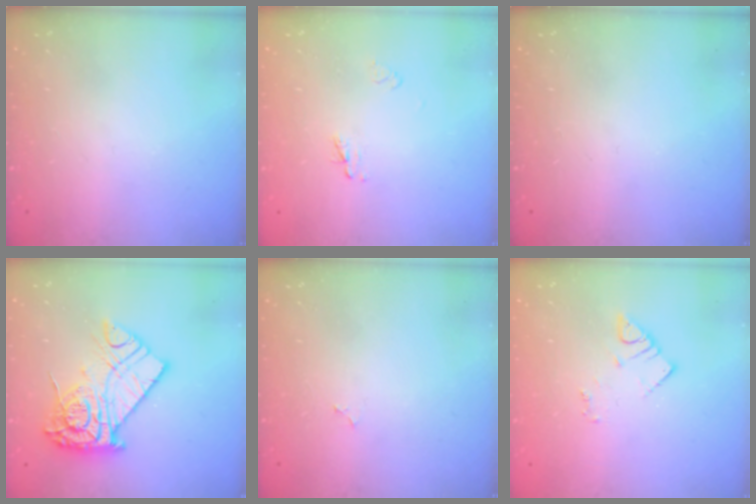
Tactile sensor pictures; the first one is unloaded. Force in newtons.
{"total": 2.3, "press": 2.2, "slide": 0.2}
{"total": 0.0}
{"total": 15.9, "press": 15.8, "slide": 1.4}
{"total": 2.3, "press": 2.3, "slide": 0.2}
{"total": 3.4, "press": 3.4, "slide": 0.6}